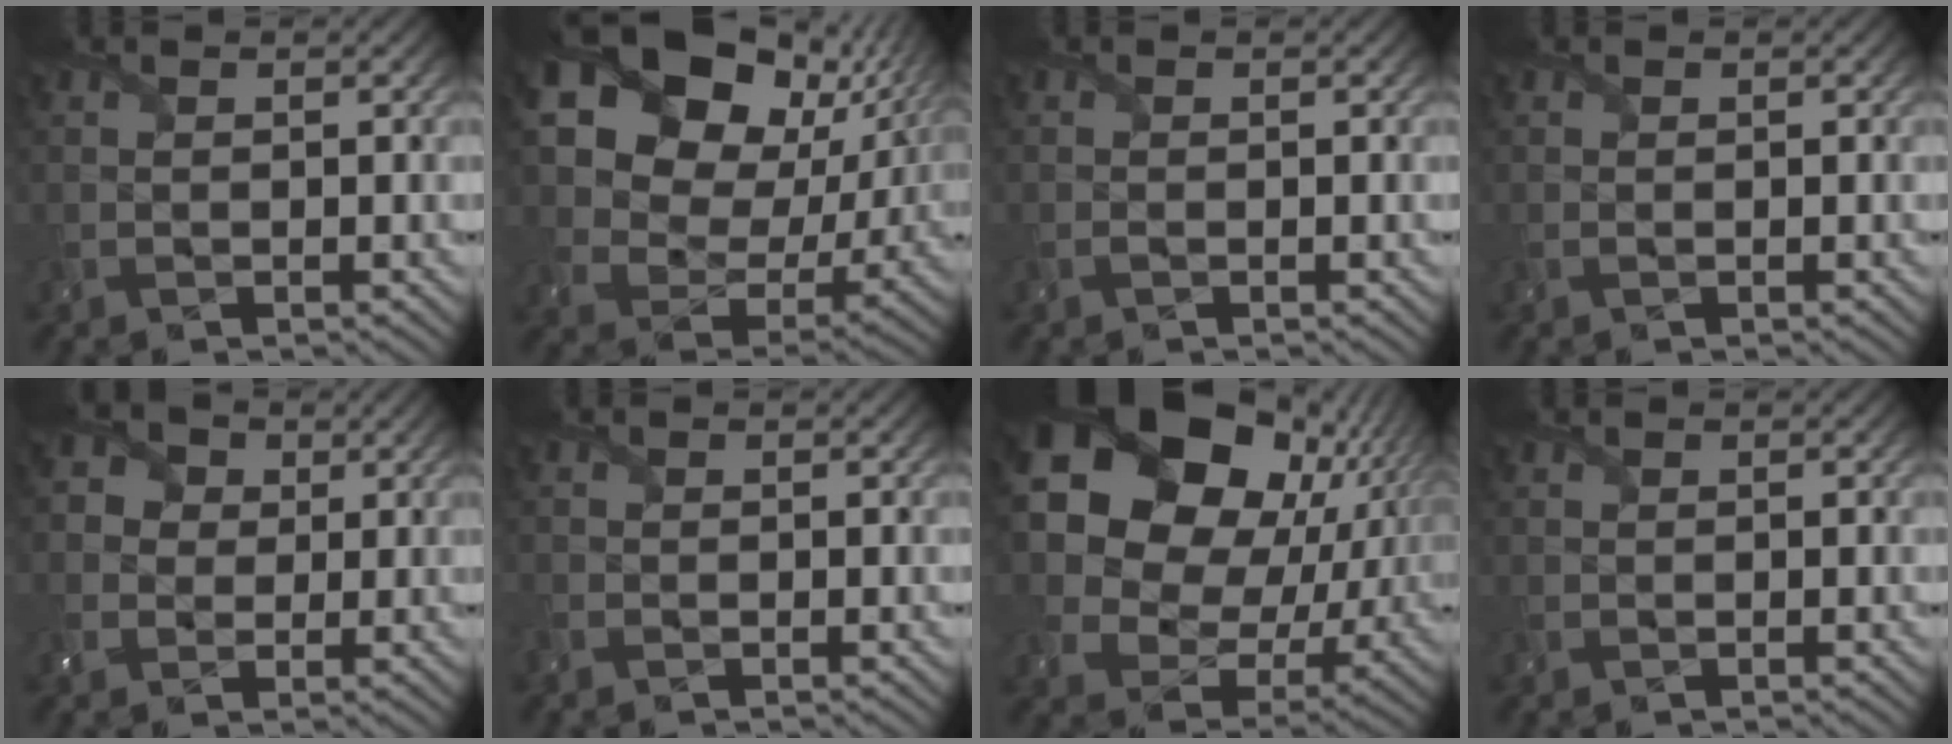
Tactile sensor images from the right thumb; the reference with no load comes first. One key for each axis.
{"total": 20.7, "fx": 8.8, "fy": 14.4, "fz": 12.0, "tx": -0.243, "ty": 0.028, "tz": 0.176}
{"total": 0.0}
{"total": 0.0}
{"total": 4.5, "fx": 1.0, "fy": 4.1, "fz": 1.6, "tx": -0.060, "ty": 0.006, "tz": 0.010}
{"total": 1.3, "fx": -0.9, "fy": 0.9, "fz": 0.4, "tx": -0.016, "ty": -0.008, "tz": -0.023}
{"total": 20.1, "fx": 6.6, "fy": 15.5, "fz": 10.9, "tx": -0.254, "ty": 0.025, "tz": 0.140}
{"total": 0.0}